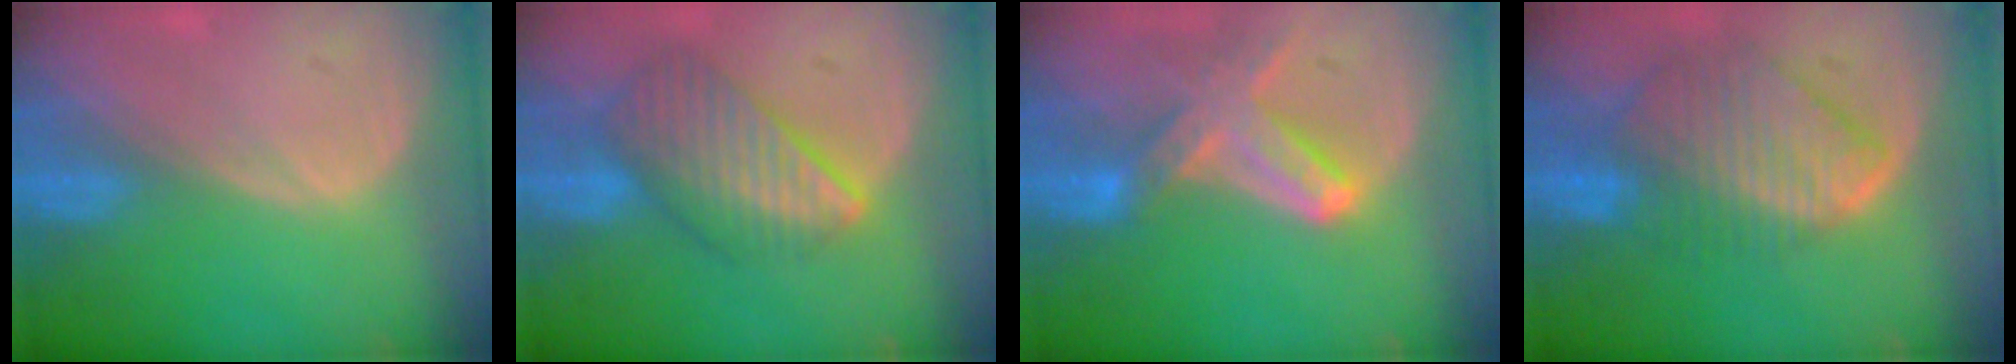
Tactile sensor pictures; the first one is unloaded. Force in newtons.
{"total": 8.6, "press": 7.5, "slide": 4.1}
{"total": 7.6, "press": 6.9, "slide": 3.4}
{"total": 9.7, "press": 8.5, "slide": 4.7}